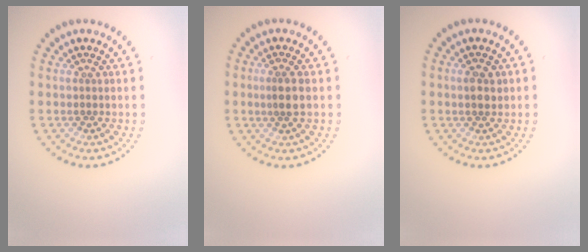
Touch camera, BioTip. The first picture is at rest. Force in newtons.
{"total": 2.1, "press": 1.7, "slide": 1.1}
{"total": 1.7, "press": 1.7, "slide": 0.3}